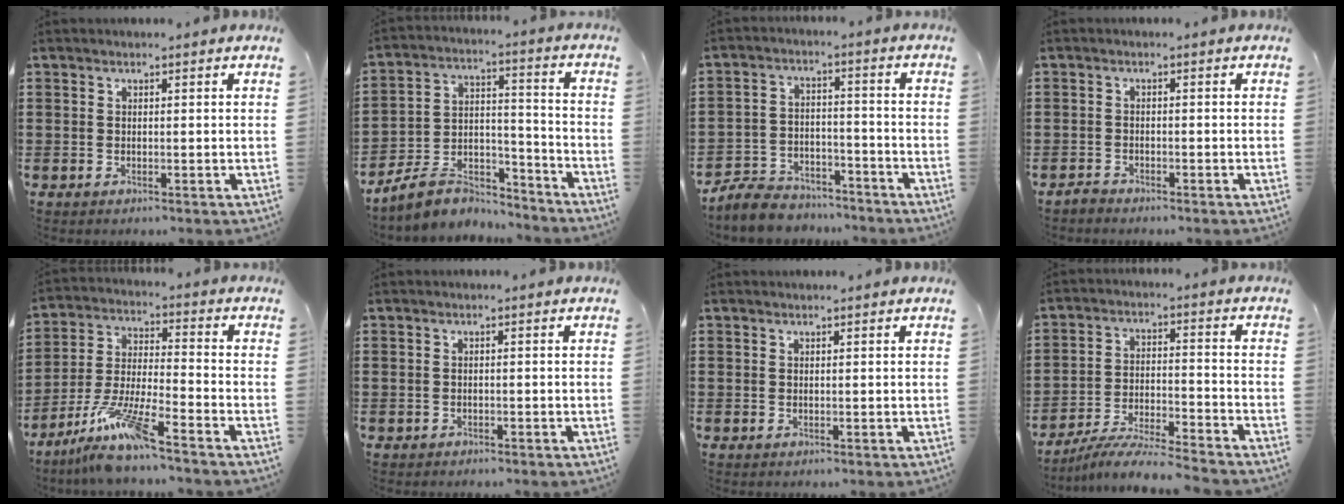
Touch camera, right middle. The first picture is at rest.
{"total": 7.7, "force": [-6.8, 2.9, 2.2], "torque": [-0.056, 0.012, -0.135]}
{"total": 6.7, "force": [-6.4, 1.6, 1.0], "torque": [-0.025, 0.014, -0.128]}
{"total": 1.3, "force": [-1.2, 0.3, 0.2], "torque": [-0.009, 0.000, -0.025]}
{"total": 9.6, "force": [-7.6, 0.4, 5.9], "torque": [-0.129, -0.008, -0.151]}
{"total": 0.5, "force": [-0.5, 0.1, 0.0], "torque": [-0.002, 0.000, -0.011]}
{"total": 0.0}
{"total": 6.9, "force": [-6.6, 0.0, 2.1], "torque": [-0.041, -0.005, -0.127]}